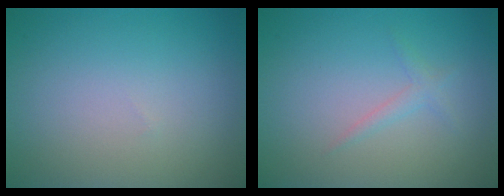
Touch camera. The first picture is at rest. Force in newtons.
{"total": 1.1, "press": 1.1, "slide": 0.0}